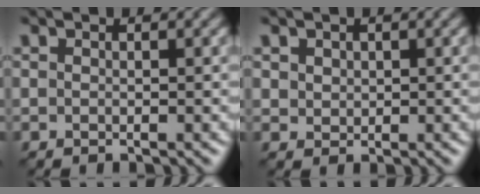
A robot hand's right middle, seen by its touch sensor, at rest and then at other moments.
{"total": 1.4, "force": [0.7, 1.1, 0.4], "torque": [-0.008, -0.003, 0.019]}